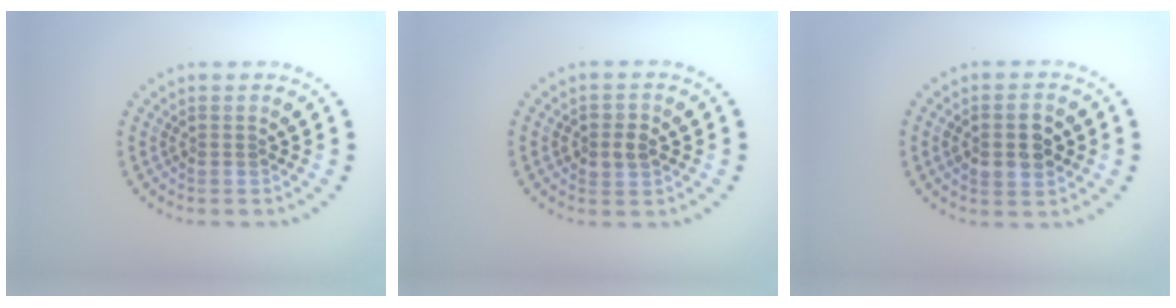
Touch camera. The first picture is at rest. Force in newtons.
{"total": 2.0, "press": 2.0, "slide": 0.2}
{"total": 3.3, "press": 3.3, "slide": 0.4}